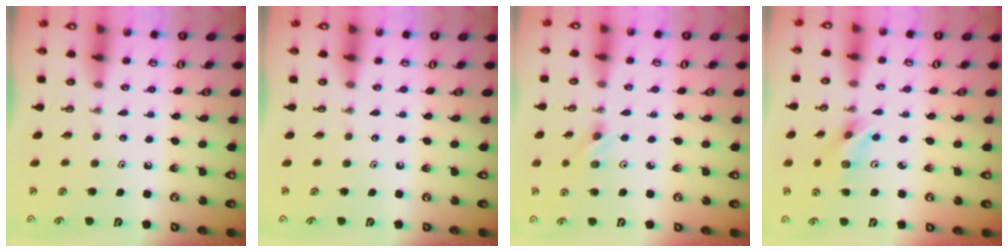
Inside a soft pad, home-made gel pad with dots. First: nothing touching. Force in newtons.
{"total": 0.0}
{"total": 4.3, "press": 3.9, "slide": 1.9}
{"total": 6.7, "press": 5.0, "slide": 4.4}